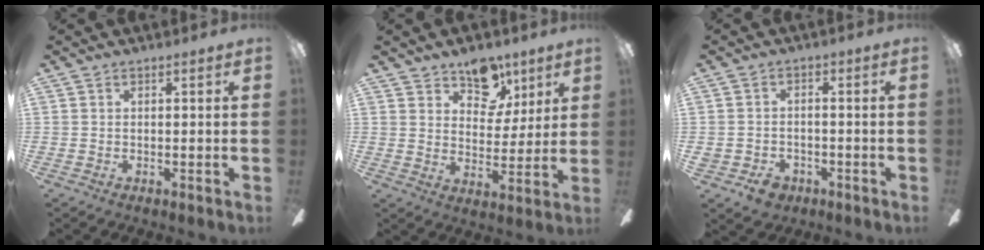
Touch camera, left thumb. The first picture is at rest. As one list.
[{"total": 11.4, "force": [7.9, 7.0, 4.3], "torque": [-0.042, -0.050, 0.142]}, {"total": 5.2, "force": [-2.9, 4.1, 1.6], "torque": [-0.020, 0.023, -0.051]}]